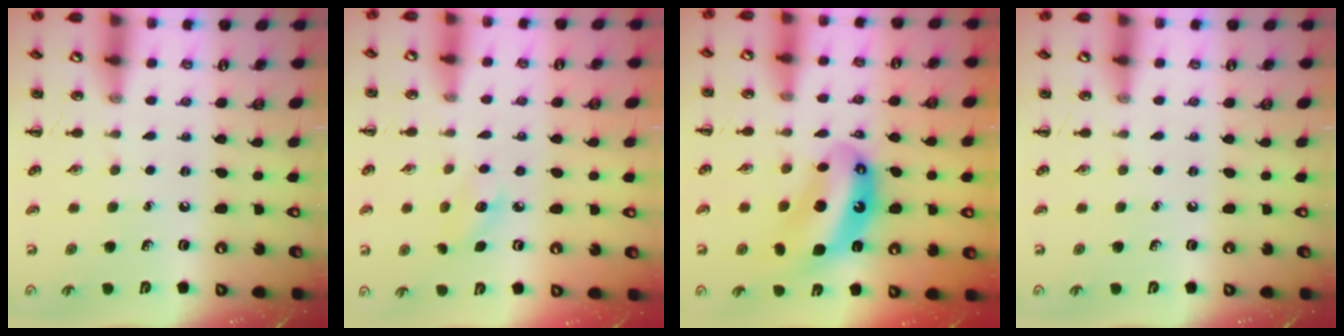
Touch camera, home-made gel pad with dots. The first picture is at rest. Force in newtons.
{"total": 5.6, "press": 5.4, "slide": 1.5}
{"total": 10.6, "press": 10.3, "slide": 2.5}
{"total": 0.0}